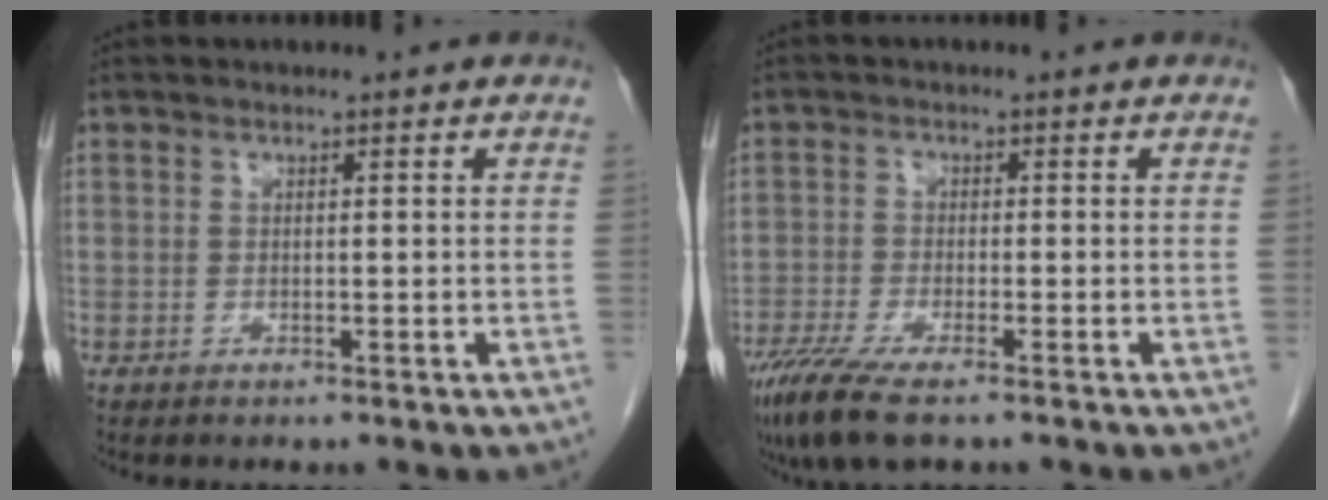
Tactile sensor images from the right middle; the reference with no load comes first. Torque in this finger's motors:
{"motor_torque": [1.21, -0.93, 0.43, 0.12]}